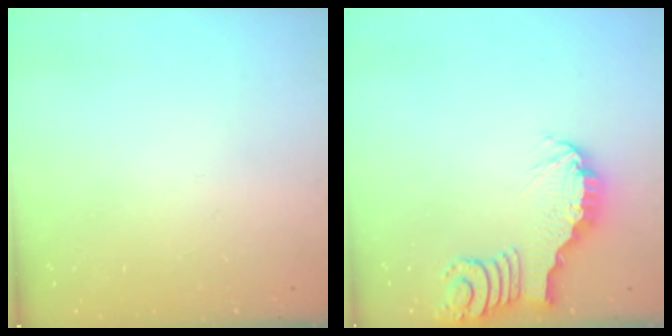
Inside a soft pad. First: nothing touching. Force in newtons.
{"total": 3.5, "press": 3.5, "slide": 0.4}